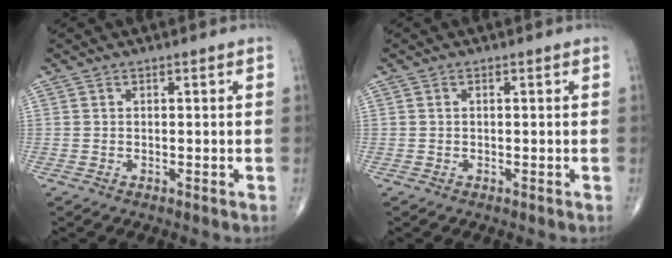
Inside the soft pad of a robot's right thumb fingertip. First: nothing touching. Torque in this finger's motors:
{"motor_torque": [-0.31, -0.31, -0.10, 0.21, 0.03]}